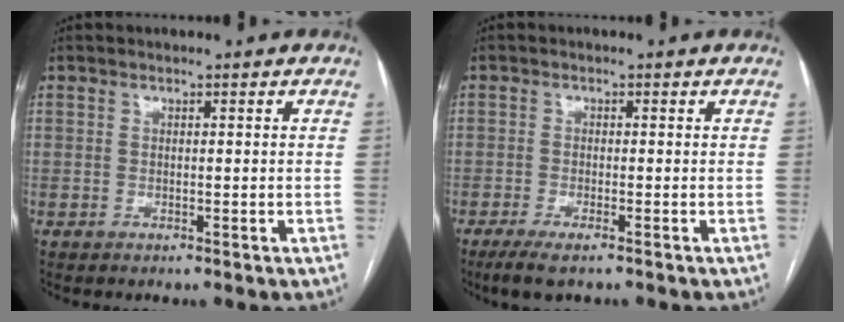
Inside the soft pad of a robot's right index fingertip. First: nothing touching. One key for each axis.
{"total": 4.3, "fx": -3.0, "fy": 0.8, "fz": 3.0, "tx": -0.054, "ty": -0.009, "tz": -0.049}